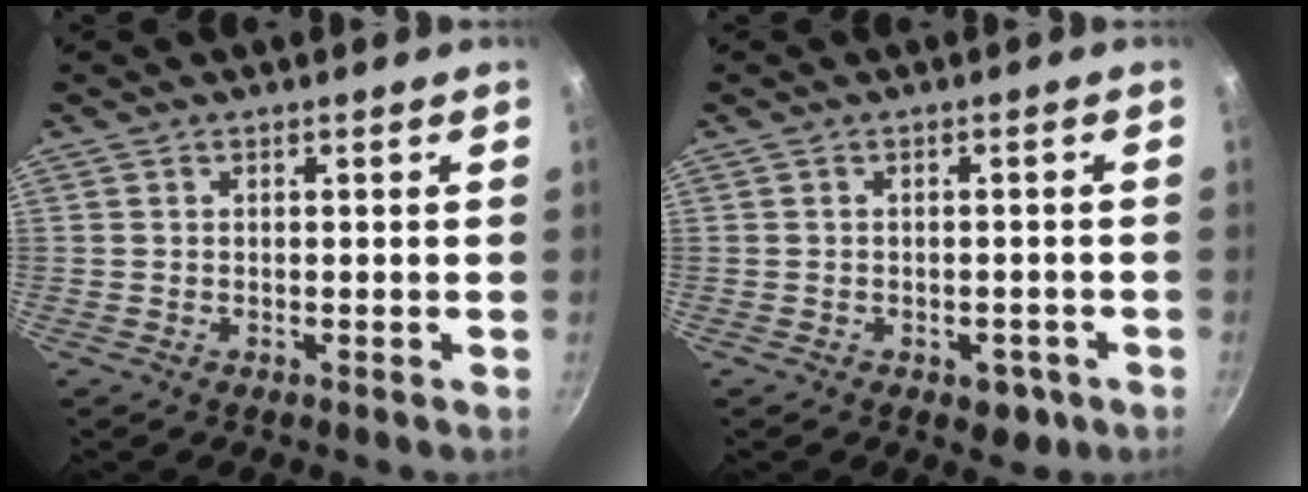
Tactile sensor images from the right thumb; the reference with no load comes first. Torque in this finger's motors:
{"motor_torque": [2.51, 2.40, 0.14, -0.46, 0.02]}